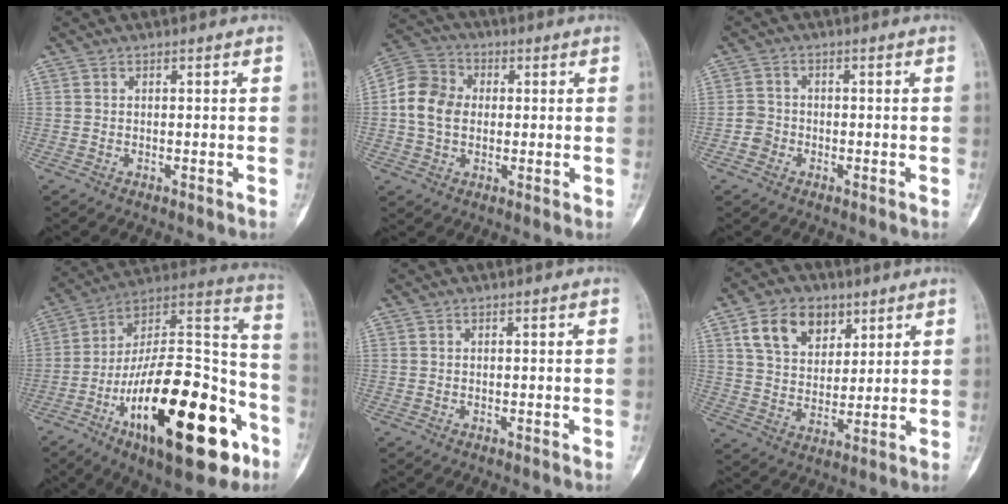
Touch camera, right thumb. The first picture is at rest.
{"total": 9.8, "force": [0.4, 7.9, 5.7], "torque": [-0.097, 0.023, -0.004]}
{"total": 2.7, "force": [-1.0, 2.4, 0.6], "torque": [0.001, 0.012, -0.026]}
{"total": 33.8, "force": [-14.1, 13.3, 27.7], "torque": [-0.413, 0.075, -0.215]}
{"total": 0.0}
{"total": 11.7, "force": [5.7, 8.0, 6.2], "torque": [-0.078, -0.019, 0.106]}